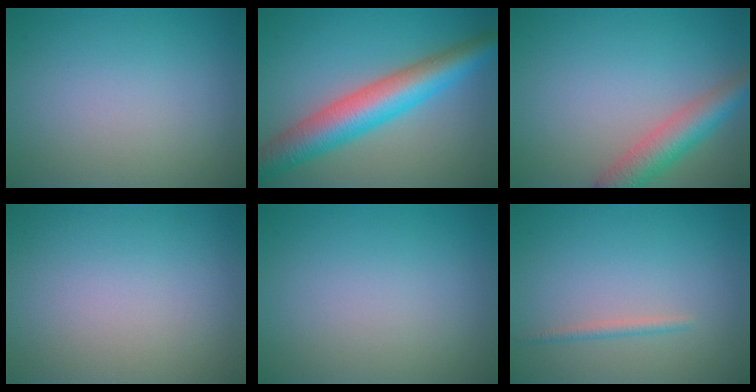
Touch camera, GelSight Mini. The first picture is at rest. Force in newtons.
{"total": 7.8, "press": 7.8, "slide": 0.1}
{"total": 4.5, "press": 4.5, "slide": 0.2}
{"total": 0.0}
{"total": 0.0}
{"total": 1.0, "press": 1.0, "slide": 0.0}